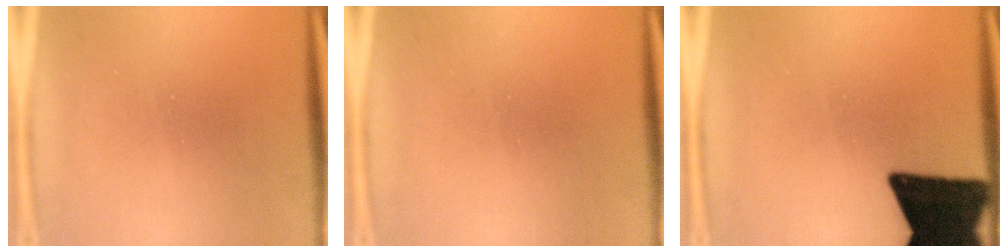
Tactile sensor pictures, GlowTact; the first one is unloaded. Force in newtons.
{"total": 1.6}
{"total": 18.8}